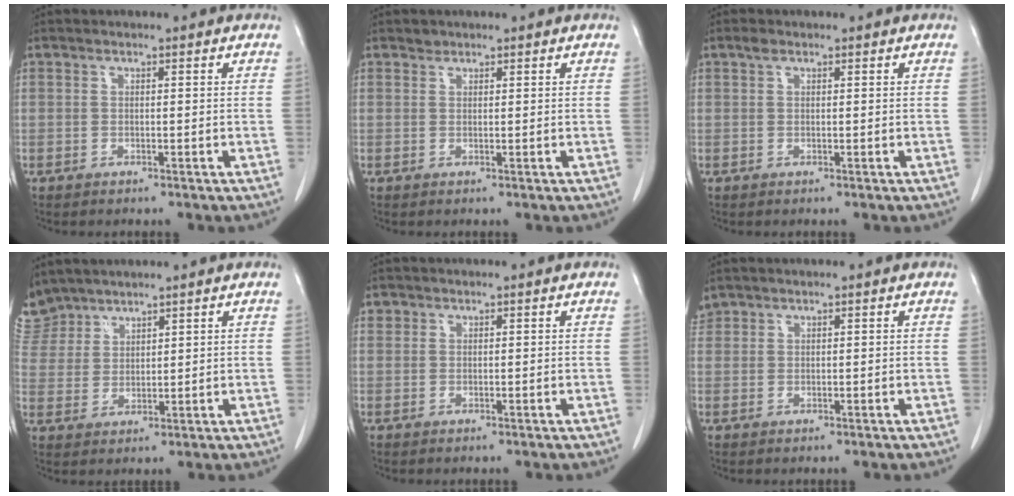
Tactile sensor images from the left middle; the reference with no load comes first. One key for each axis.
{"total": 0.7, "fx": 0.6, "fy": 0.4, "fz": -0.1, "tx": 0.001, "ty": 0.001, "tz": 0.007}
{"total": 0.8, "fx": 0.5, "fy": 0.4, "fz": 0.4, "tx": -0.011, "ty": 0.011, "tz": 0.009}
{"total": 6.7, "fx": 6.2, "fy": 2.5, "fz": -0.1, "tx": -0.004, "ty": 0.008, "tz": 0.137}
{"total": 0.7, "fx": 0.4, "fy": 0.6, "fz": 0.0, "tx": 0.005, "ty": 0.005, "tz": 0.006}
{"total": 1.3, "fx": 1.2, "fy": 0.5, "fz": -0.2, "tx": 0.000, "ty": 0.013, "tz": 0.026}